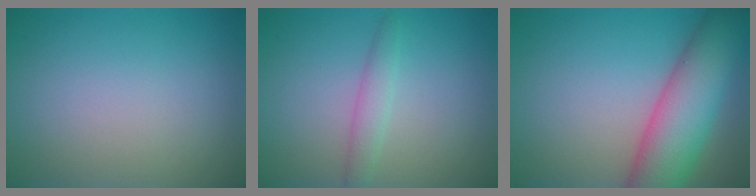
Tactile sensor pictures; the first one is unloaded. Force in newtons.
{"total": 1.7, "press": 1.7, "slide": 0.0}
{"total": 9.1, "press": 9.1, "slide": 0.3}